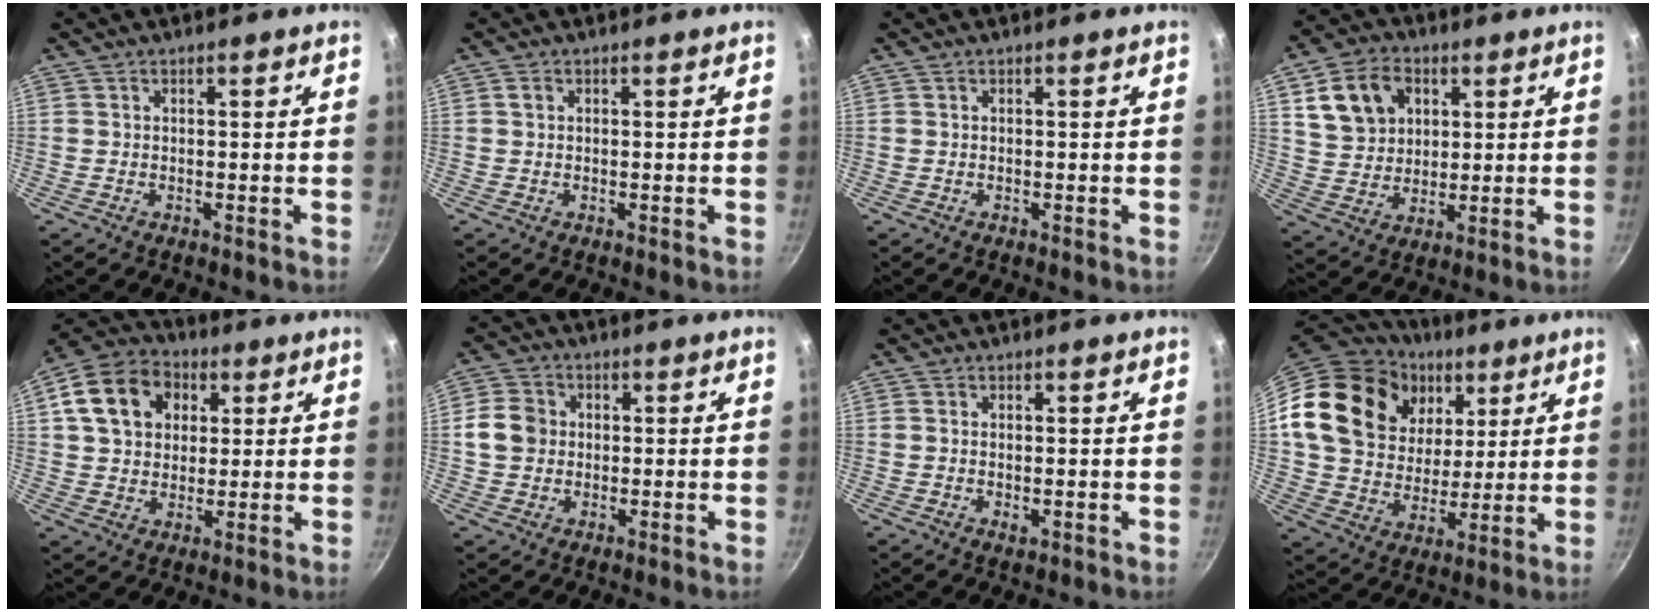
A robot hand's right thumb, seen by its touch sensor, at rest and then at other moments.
{"total": 1.0, "force": [0.3, 0.8, 0.5], "torque": [-0.009, 0.002, 0.004]}
{"total": 0.0}
{"total": 12.5, "force": [4.2, 9.8, 6.5], "torque": [-0.098, 0.000, 0.079]}
{"total": 14.9, "force": [4.4, 11.6, 8.3], "torque": [-0.128, 0.017, 0.061]}
{"total": 6.3, "force": [0.2, 5.6, 2.9], "torque": [-0.031, 0.008, -0.005]}
{"total": 1.2, "force": [0.0, 0.6, 1.0], "torque": [-0.017, -0.003, 0.001]}
{"total": 24.4, "force": [9.5, 17.7, 13.7], "torque": [-0.223, -0.011, 0.171]}